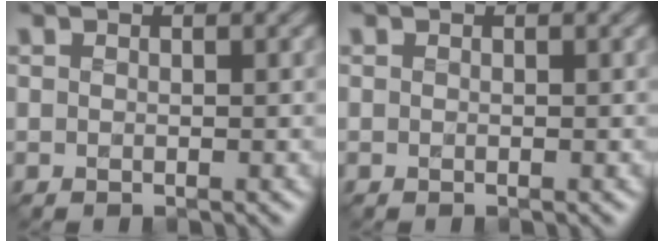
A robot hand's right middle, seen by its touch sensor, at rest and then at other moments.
{"total": 0.0}